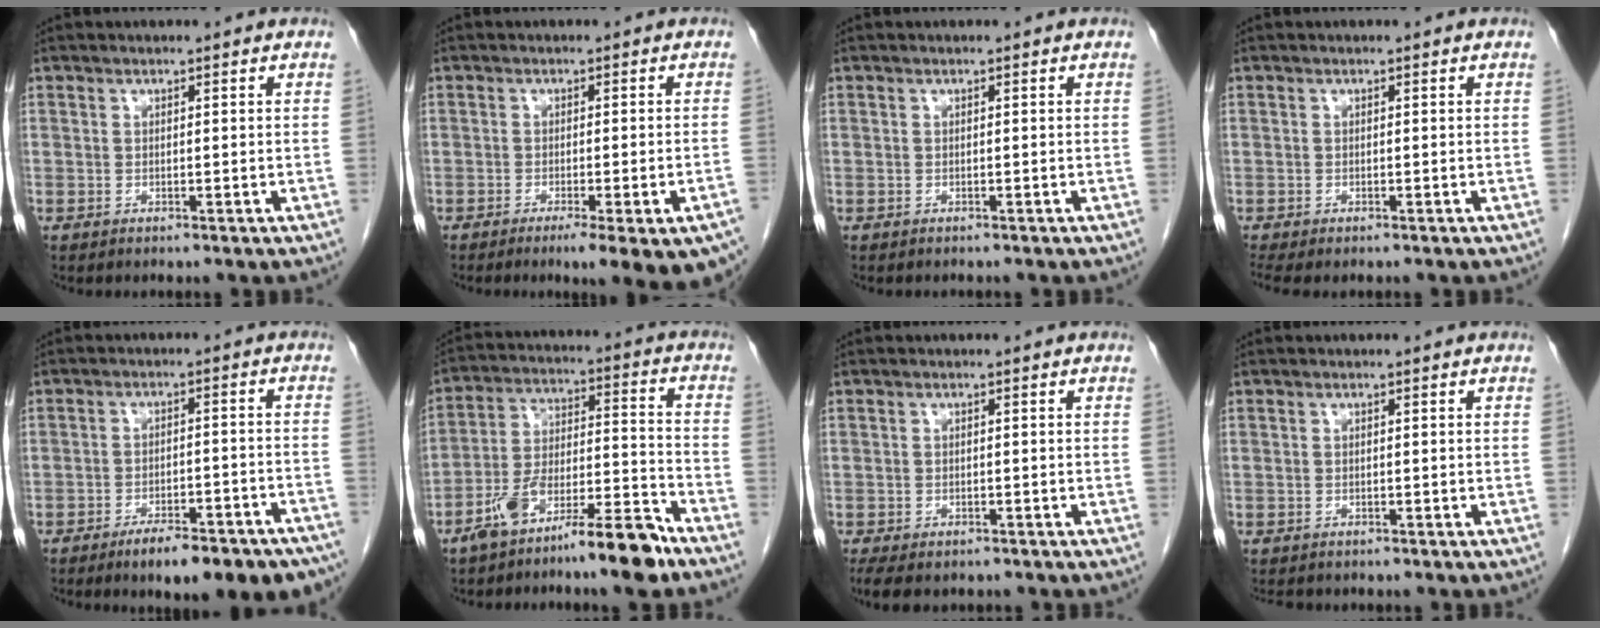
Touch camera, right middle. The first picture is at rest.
{"total": 12.2, "force": [-8.7, 1.6, 8.4], "torque": [-0.053, -0.008, -0.109]}
{"total": 0.8, "force": [-0.7, 0.1, 0.2], "torque": [-0.011, -0.003, -0.012]}
{"total": 2.8, "force": [-2.2, 1.0, 1.4], "torque": [-0.025, -0.011, -0.032]}
{"total": 14.2, "force": [-11.2, 3.7, 8.0], "torque": [-0.062, 0.023, -0.151]}
{"total": 12.5, "force": [-9.1, 1.5, 8.5], "torque": [-0.151, 0.018, -0.161]}
{"total": 7.9, "force": [-6.0, 3.6, 3.6], "torque": [-0.070, -0.011, -0.084]}
{"total": 2.7, "force": [-2.3, 1.0, 0.9], "torque": [-0.018, -0.007, -0.028]}